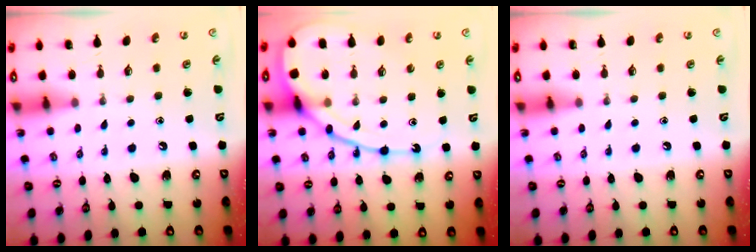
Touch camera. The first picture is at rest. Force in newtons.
{"total": 14.5, "press": 14.4, "slide": 1.5}
{"total": 0.0}